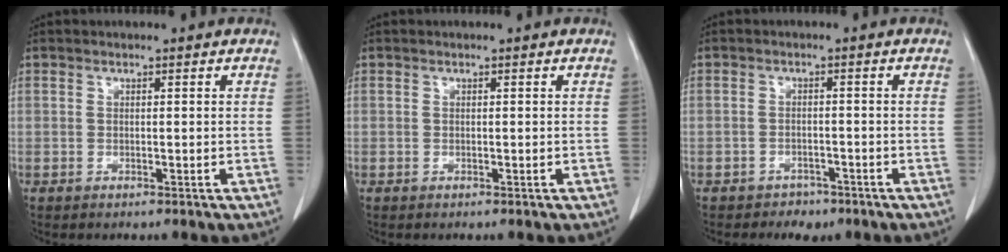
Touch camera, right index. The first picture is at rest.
{"total": 0.0}
{"total": 3.0, "force": [-2.3, 1.8, 0.8], "torque": [-0.014, 0.005, -0.028]}